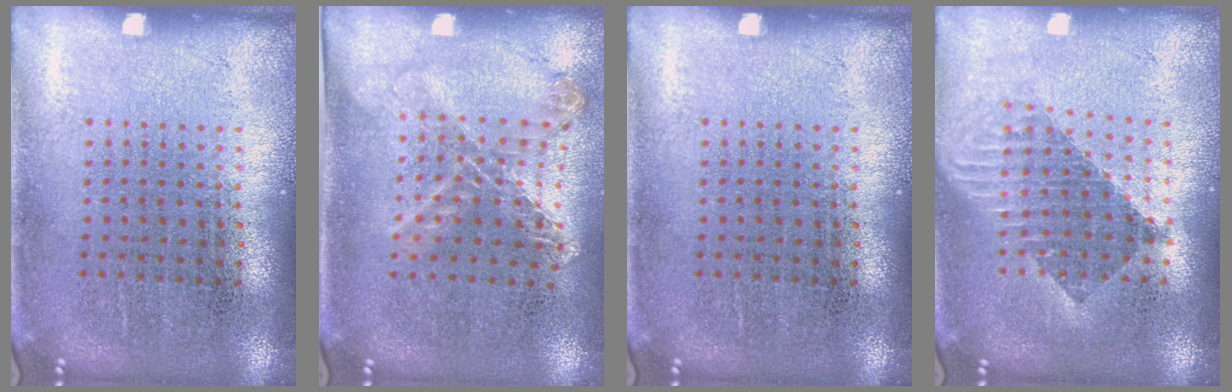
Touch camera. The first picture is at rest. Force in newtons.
{"total": 1.1, "press": 1.1, "slide": 0.3}
{"total": 0.0}
{"total": 1.6, "press": 1.4, "slide": 0.9}